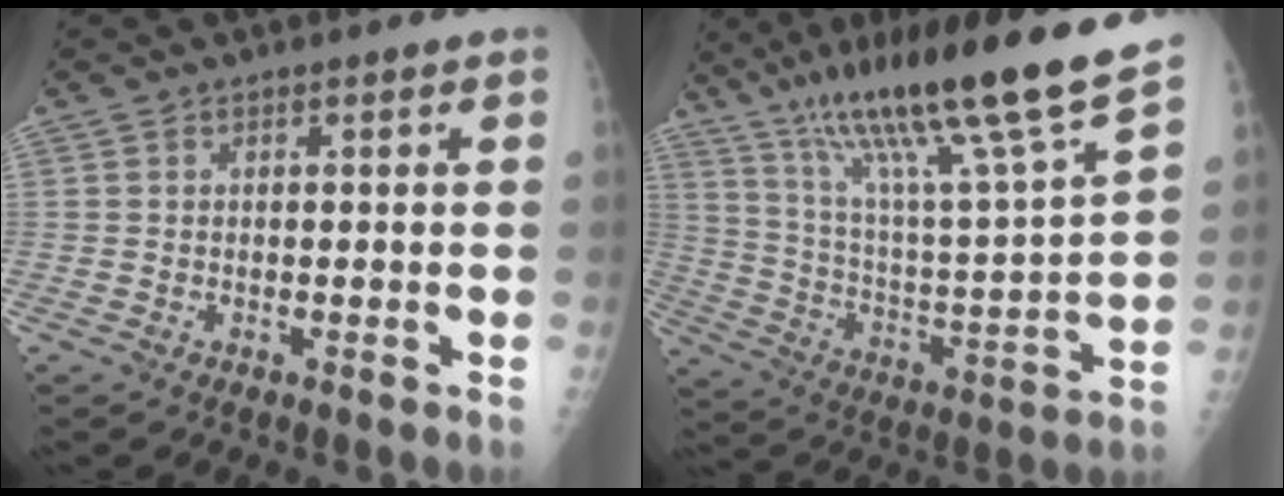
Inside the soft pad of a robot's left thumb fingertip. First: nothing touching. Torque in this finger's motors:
{"motor_torque": [0.50, 0.28, 1.46, -1.31, 0.19]}